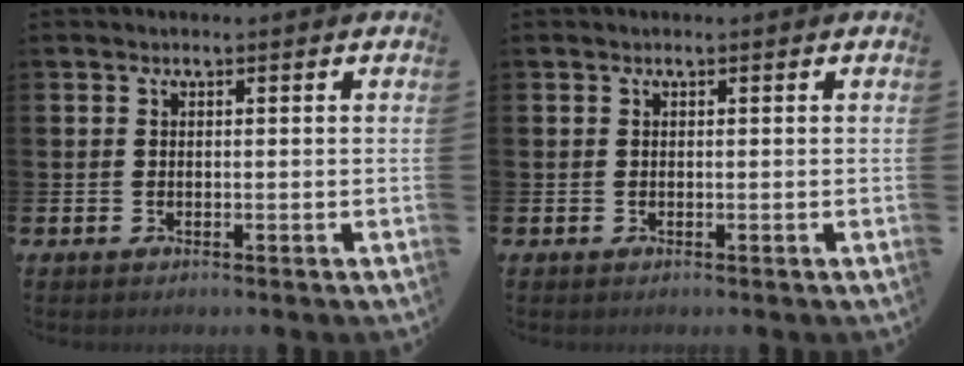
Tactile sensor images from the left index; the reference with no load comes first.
{"total": 0.0}